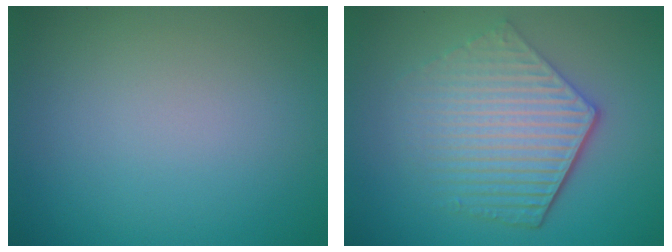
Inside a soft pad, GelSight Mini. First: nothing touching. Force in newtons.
{"total": 6.1, "press": 4.4, "slide": 4.2}